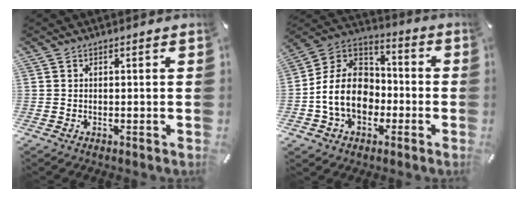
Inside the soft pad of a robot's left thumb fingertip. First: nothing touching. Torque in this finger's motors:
{"motor_torque": [1.95, 2.73, 0.88, -0.30, 0.23]}